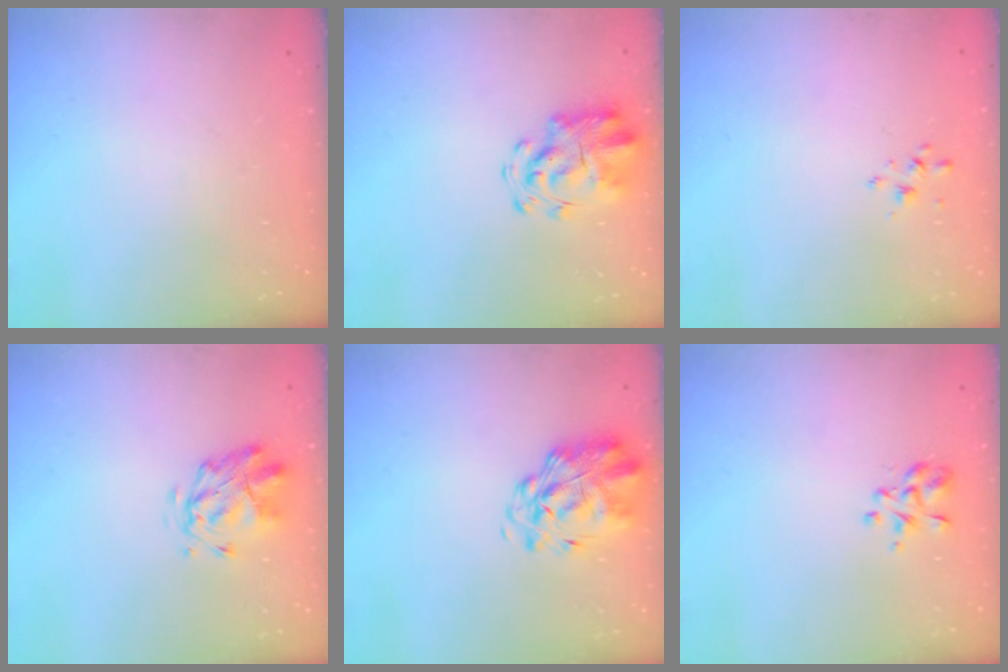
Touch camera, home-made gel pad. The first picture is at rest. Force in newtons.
{"total": 4.9, "press": 4.7, "slide": 1.4}
{"total": 1.7, "press": 1.7, "slide": 0.3}
{"total": 2.9, "press": 2.5, "slide": 1.5}
{"total": 2.6, "press": 2.1, "slide": 1.6}
{"total": 2.9, "press": 2.7, "slide": 1.0}